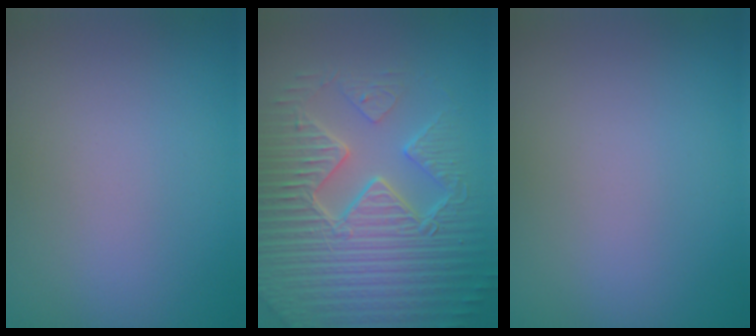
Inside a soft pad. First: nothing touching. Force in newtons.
{"total": 9.5, "press": 6.7, "slide": 6.7}
{"total": 0.0}